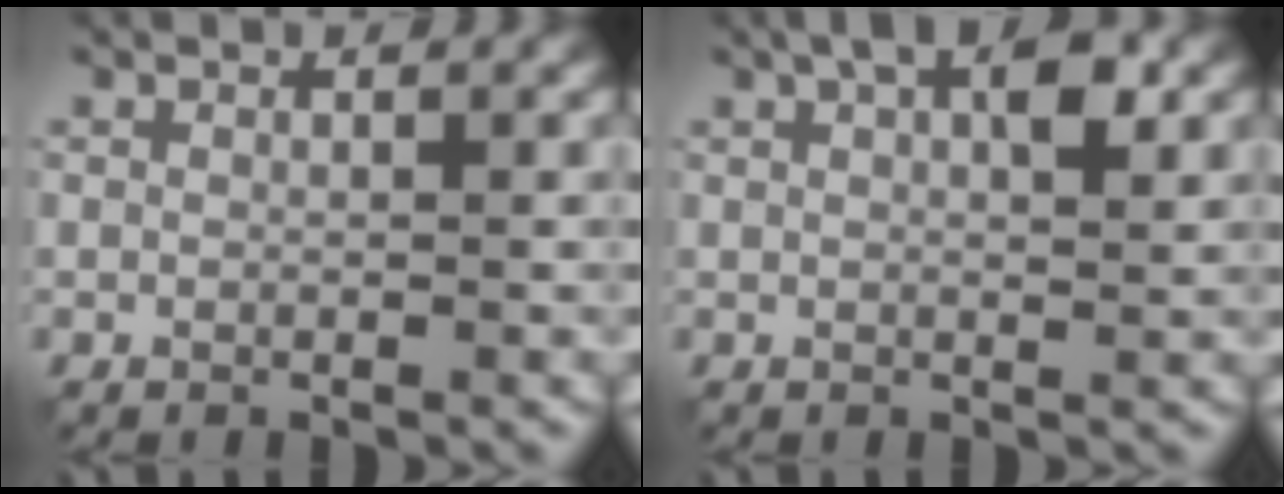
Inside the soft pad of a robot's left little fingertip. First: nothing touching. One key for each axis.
{"total": 3.8, "fx": 1.4, "fy": 1.3, "fz": 3.2, "tx": -0.052, "ty": 0.009, "tz": 0.022}